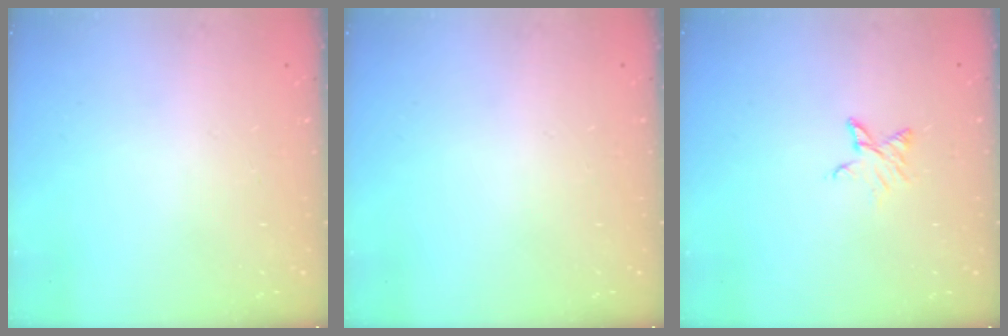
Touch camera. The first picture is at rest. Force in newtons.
{"total": 0.0}
{"total": 3.8, "press": 3.8, "slide": 0.3}